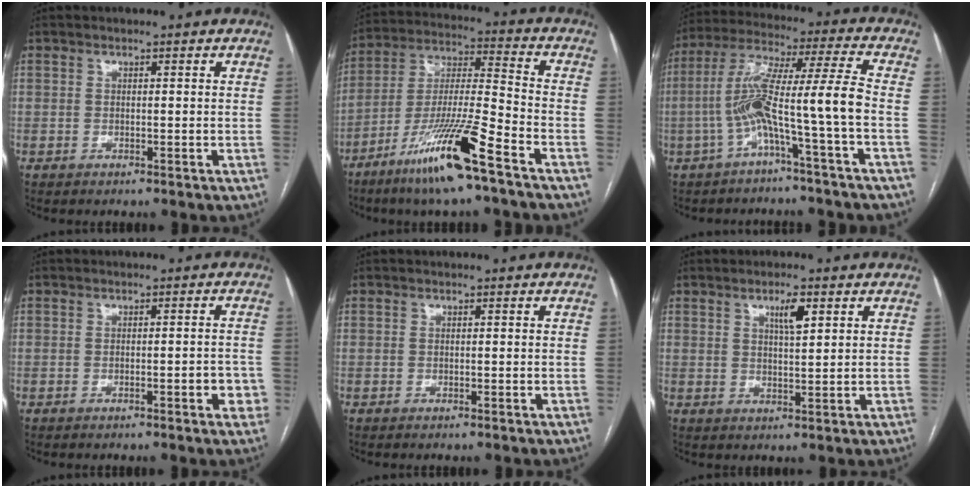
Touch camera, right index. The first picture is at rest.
{"total": 15.8, "force": [-9.5, 0.1, 12.7], "torque": [-0.255, -0.030, -0.176]}
{"total": 11.2, "force": [-3.4, -1.2, 10.6], "torque": [-0.207, 0.035, -0.064]}
{"total": 3.1, "force": [-1.3, 0.8, 2.7], "torque": [-0.023, 0.006, -0.013]}
{"total": 0.0}
{"total": 3.7, "force": [1.9, 0.7, 3.2], "torque": [-0.054, 0.000, 0.031]}